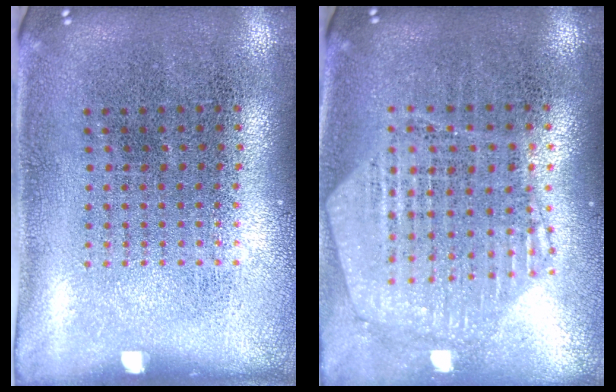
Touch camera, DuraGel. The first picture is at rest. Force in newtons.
{"total": 1.1, "press": 1.1, "slide": 0.2}